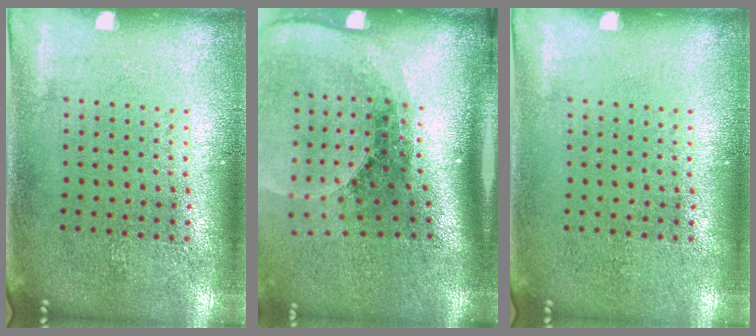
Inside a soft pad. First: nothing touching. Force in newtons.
{"total": 2.7, "press": 1.9, "slide": 1.9}
{"total": 0.0}